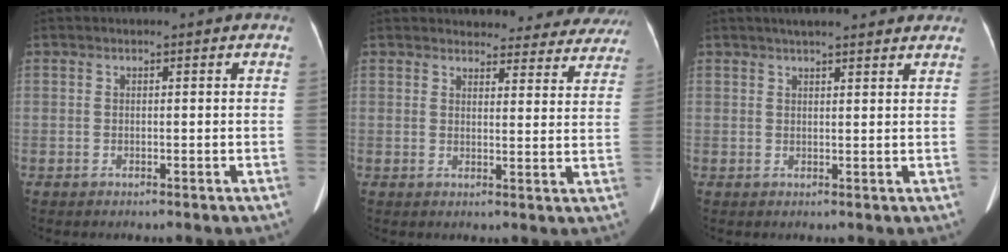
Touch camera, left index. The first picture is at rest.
{"total": 18.6, "force": [17.6, 5.2, 3.1], "torque": [-0.003, -0.033, 0.183]}
{"total": 9.9, "force": [8.4, 1.8, 4.8], "torque": [-0.057, 0.025, 0.102]}